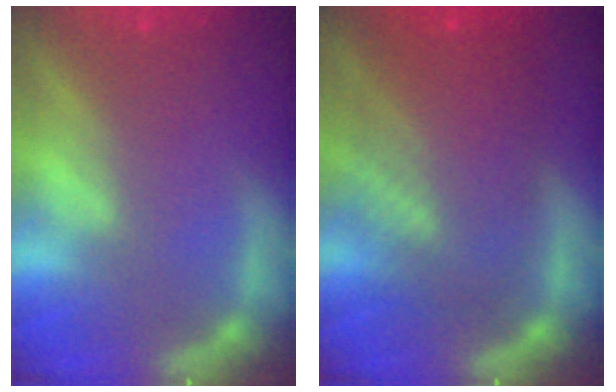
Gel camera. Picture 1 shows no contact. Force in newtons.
{"total": 9.0}